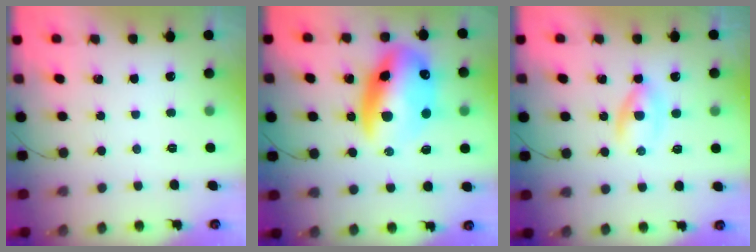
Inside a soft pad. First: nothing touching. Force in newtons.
{"total": 18.6, "press": 18.1, "slide": 4.4}
{"total": 3.0, "press": 2.8, "slide": 1.2}